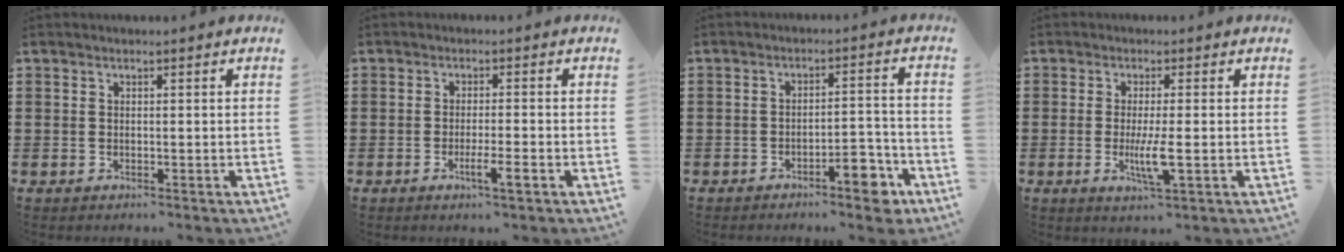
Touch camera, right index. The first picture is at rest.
{"total": 3.7, "force": [-1.8, 0.3, 3.2], "torque": [-0.051, -0.005, -0.030]}
{"total": 6.2, "force": [-4.3, 1.6, 4.2], "torque": [-0.064, 0.011, -0.074]}
{"total": 4.6, "force": [-1.0, 0.4, 4.5], "torque": [-0.083, -0.010, -0.018]}